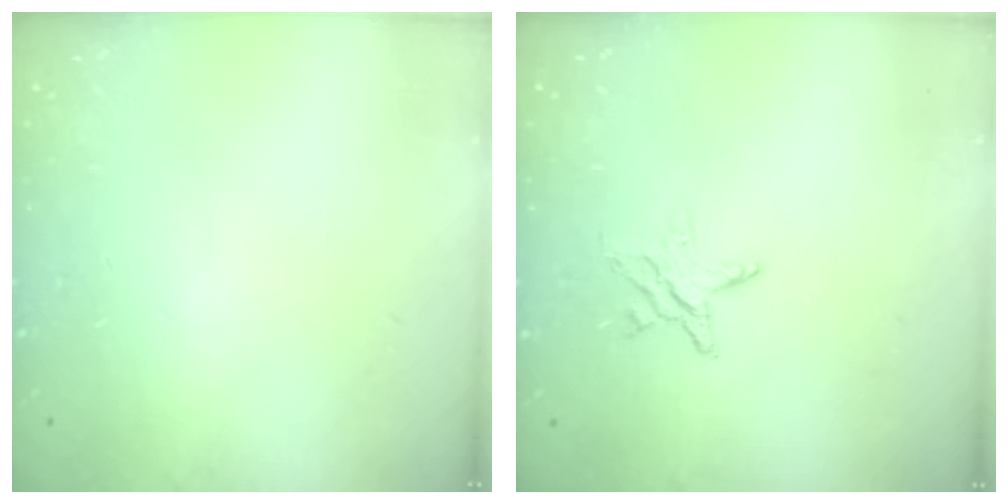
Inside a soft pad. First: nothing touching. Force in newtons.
{"total": 5.0, "press": 4.9, "slide": 0.5}